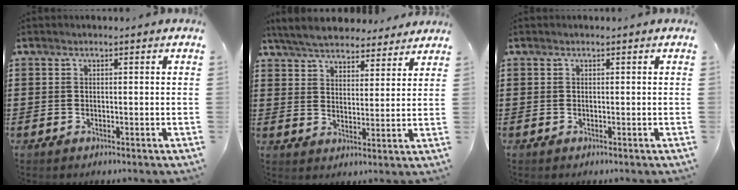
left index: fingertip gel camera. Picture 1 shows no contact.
{"total": 6.0, "force": [5.7, 1.1, 1.4], "torque": [-0.051, -0.018, 0.105]}
{"total": 0.0}